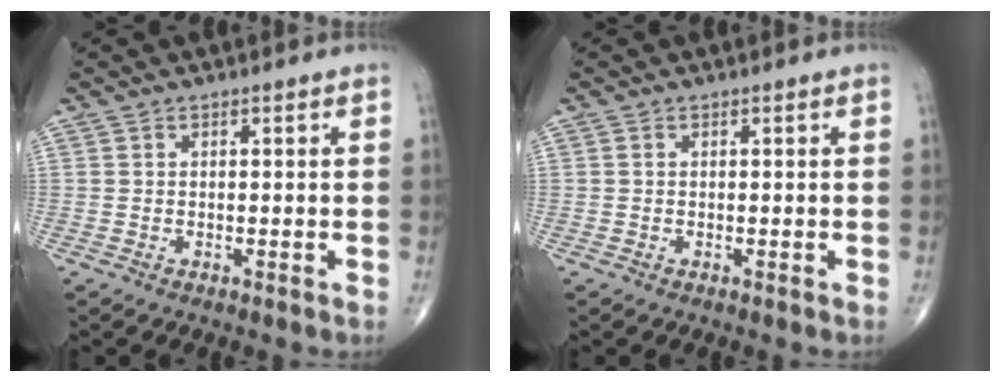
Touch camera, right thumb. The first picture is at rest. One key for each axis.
{"total": 0.0}